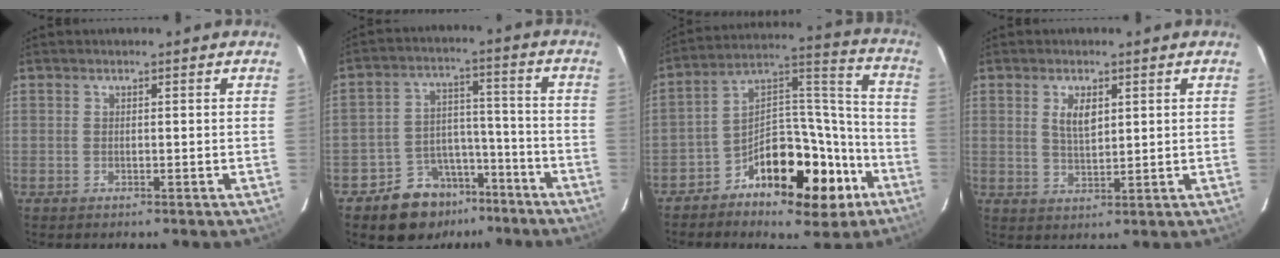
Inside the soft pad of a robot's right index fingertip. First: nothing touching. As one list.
[{"total": 10.8, "force": [-7.6, 7.1, 2.7], "torque": [-0.058, 0.044, -0.104]}, {"total": 18.2, "force": [-11.2, 10.0, 10.2], "torque": [-0.161, 0.061, -0.163]}, {"total": 4.3, "force": [1.5, 1.9, 3.4], "torque": [-0.062, 0.001, 0.030]}]